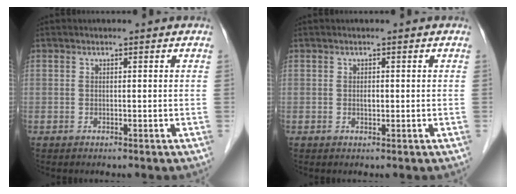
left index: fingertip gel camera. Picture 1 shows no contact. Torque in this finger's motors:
{"motor_torque": [0.19, -0.03, 0.03, 0.02]}